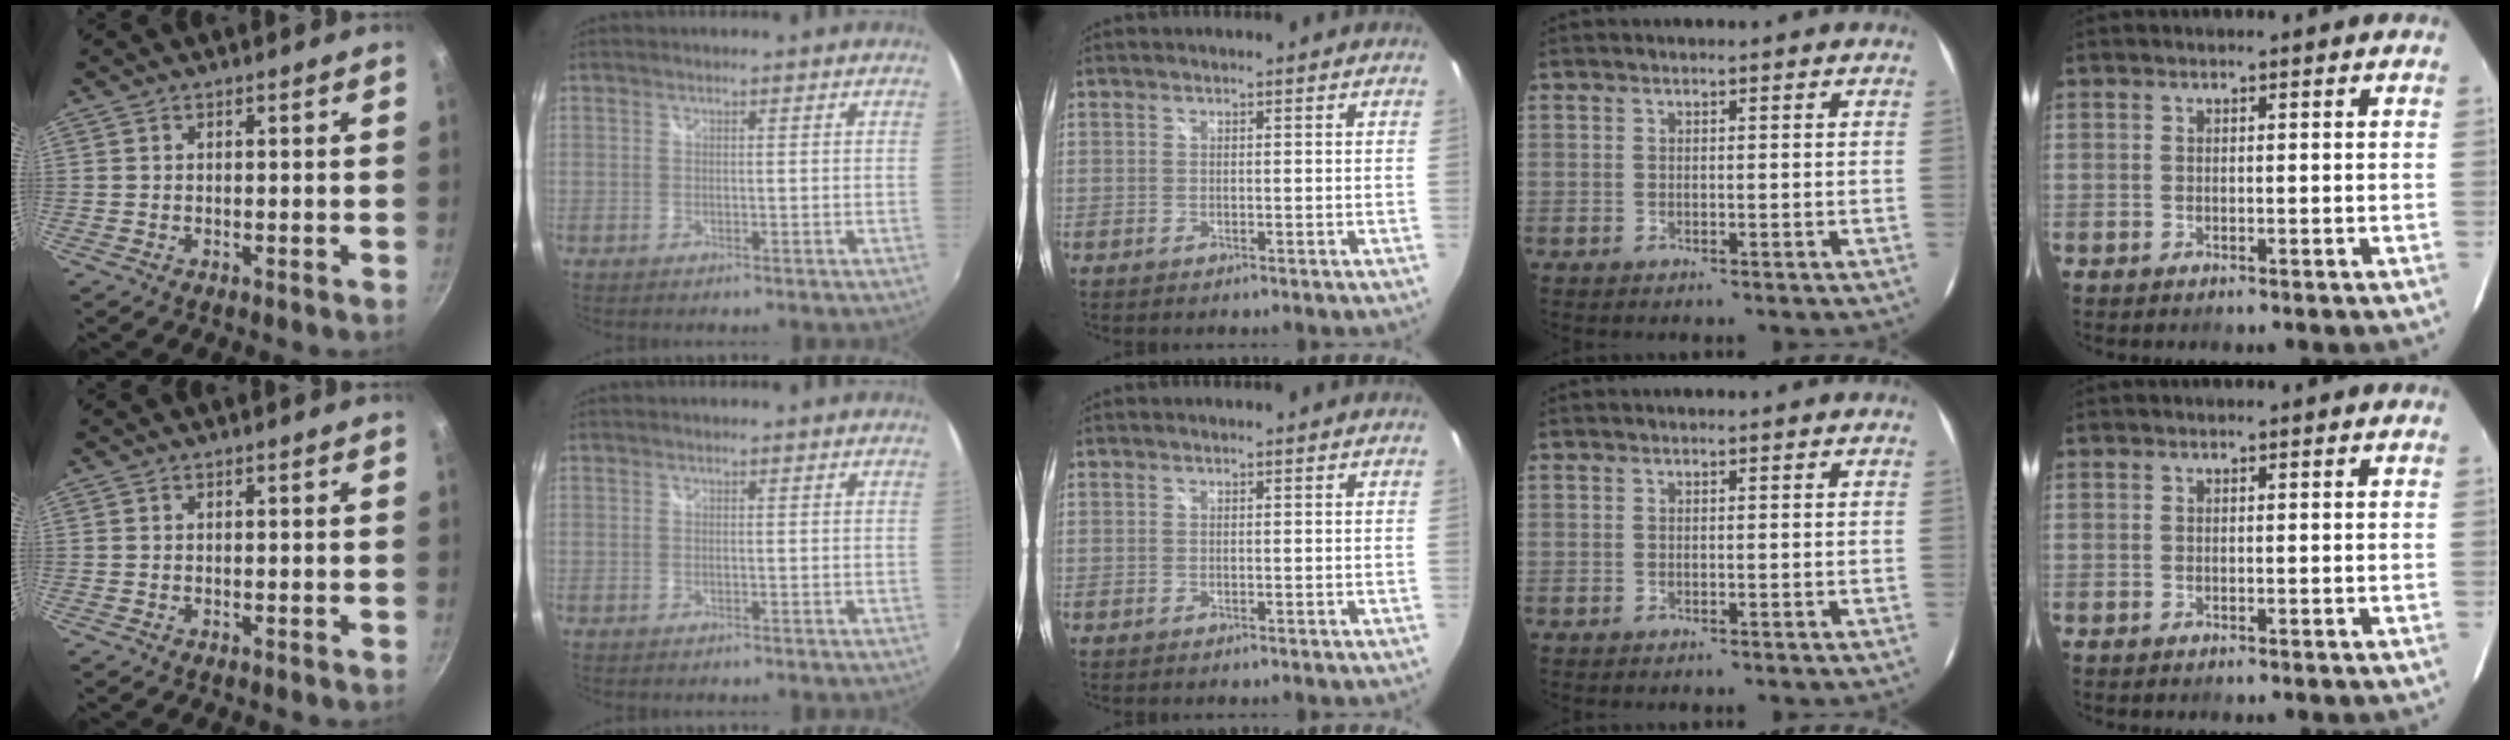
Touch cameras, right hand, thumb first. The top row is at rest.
{}